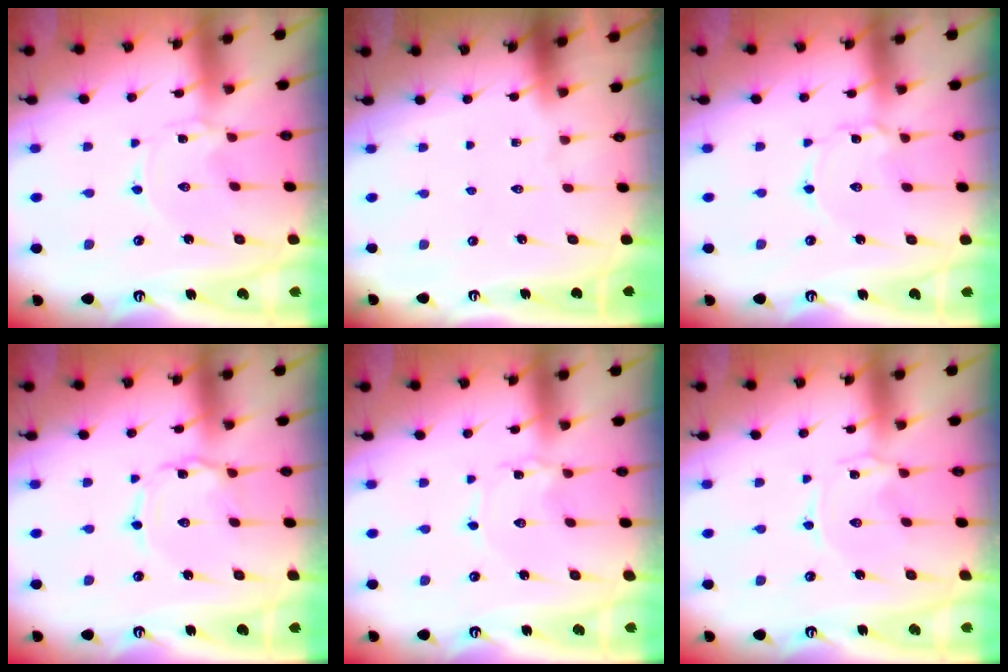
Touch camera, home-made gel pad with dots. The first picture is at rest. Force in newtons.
{"total": 0.0}
{"total": 1.7, "press": 1.7, "slide": 0.0}
{"total": 0.7, "press": 0.7, "slide": 0.1}
{"total": 0.9, "press": 0.9, "slide": 0.1}
{"total": 0.6, "press": 0.6, "slide": 0.2}